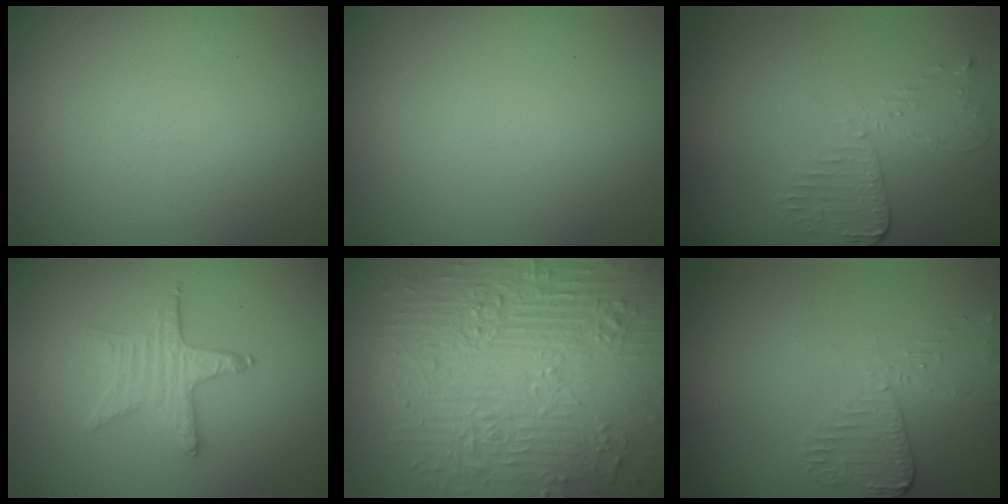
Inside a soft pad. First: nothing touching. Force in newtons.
{"total": 0.0}
{"total": 2.7, "press": 2.4, "slide": 1.2}
{"total": 2.8, "press": 2.5, "slide": 1.3}
{"total": 12.0, "press": 7.9, "slide": 9.0}
{"total": 2.5, "press": 2.3, "slide": 1.2}